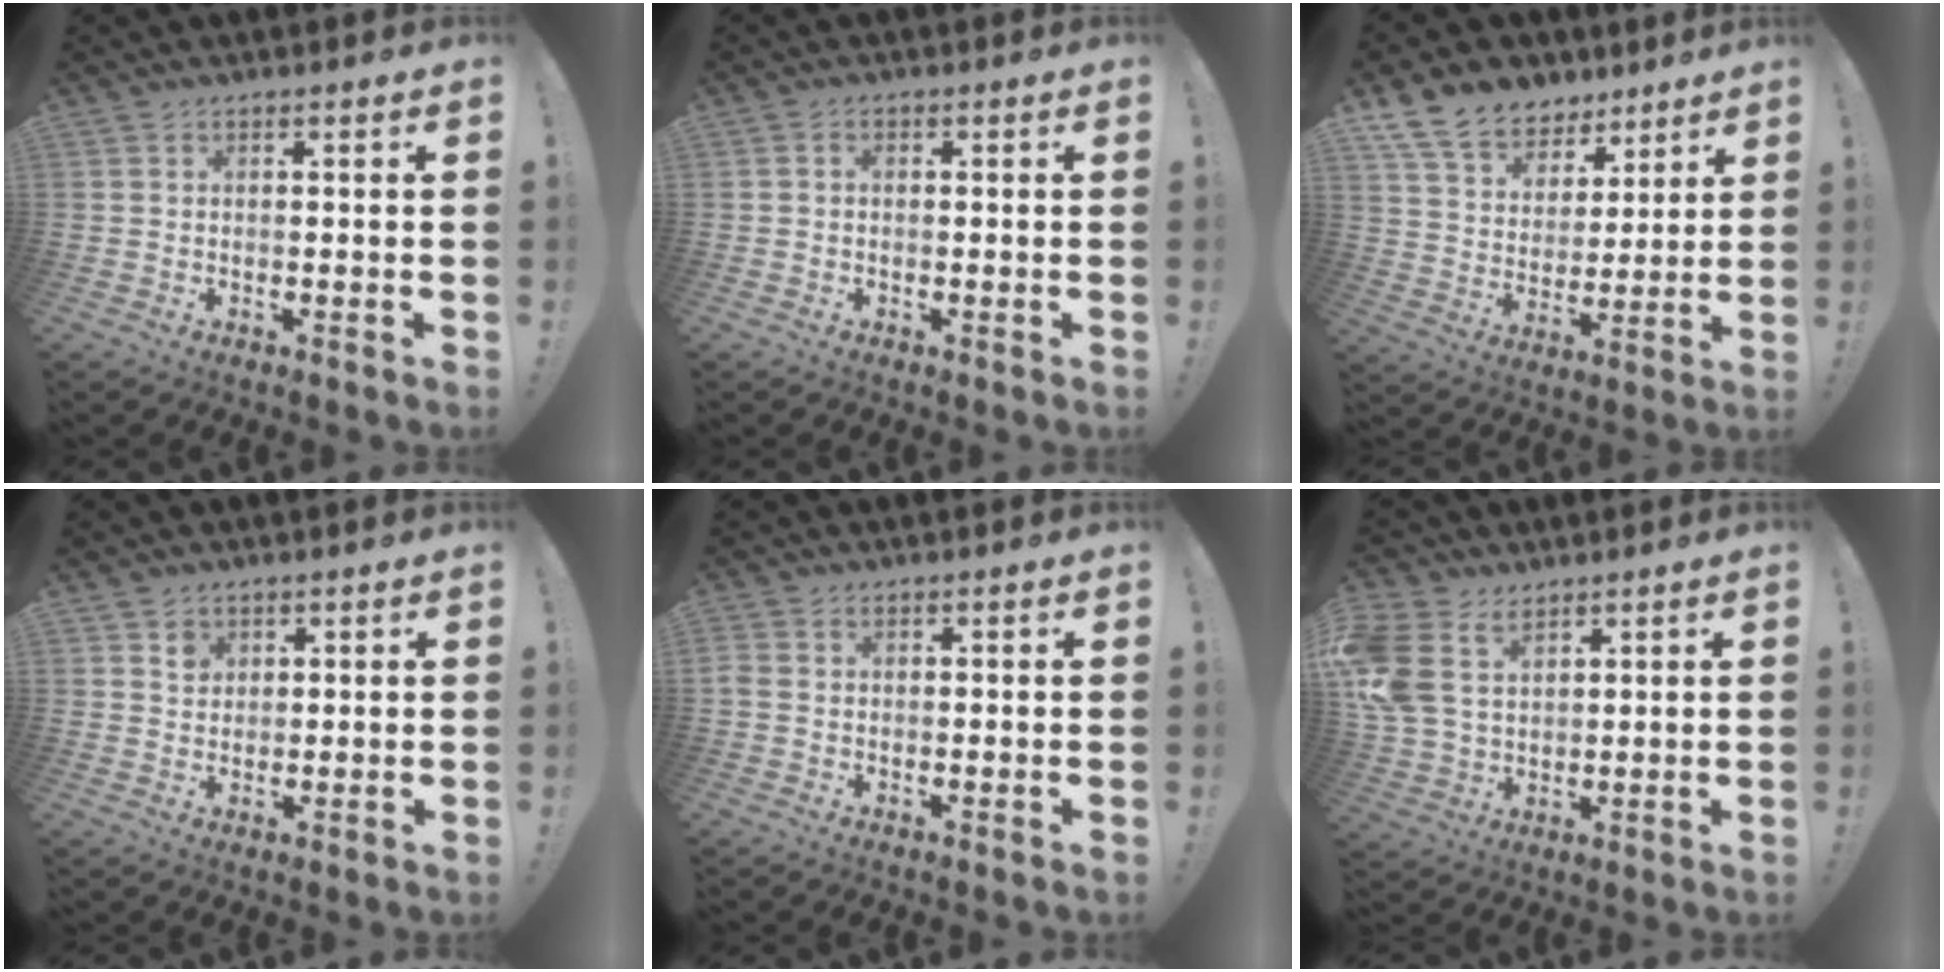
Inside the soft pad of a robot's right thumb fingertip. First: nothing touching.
{"total": 1.0, "force": [-0.4, 0.8, 0.5], "torque": [-0.017, 0.008, -0.006]}
{"total": 13.1, "force": [9.6, 8.1, 3.6], "torque": [-0.068, -0.066, 0.185]}
{"total": 3.0, "force": [1.7, 2.4, 0.5], "torque": [0.009, -0.011, 0.027]}
{"total": 2.1, "force": [0.0, 1.8, 1.0], "torque": [-0.021, 0.006, 0.002]}
{"total": 12.4, "force": [5.9, 8.7, 6.7], "torque": [-0.153, -0.024, 0.118]}